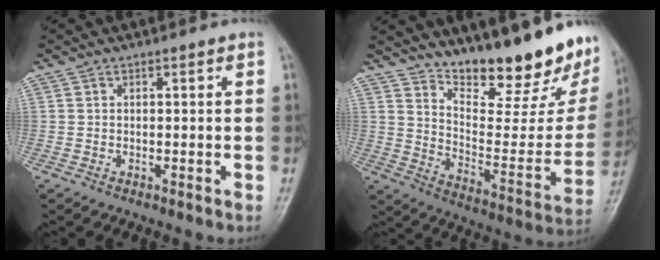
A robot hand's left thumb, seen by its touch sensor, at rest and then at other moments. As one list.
[{"total": 24.3, "force": [18.8, 6.8, 13.8], "torque": [-0.163, -0.126, 0.274]}]